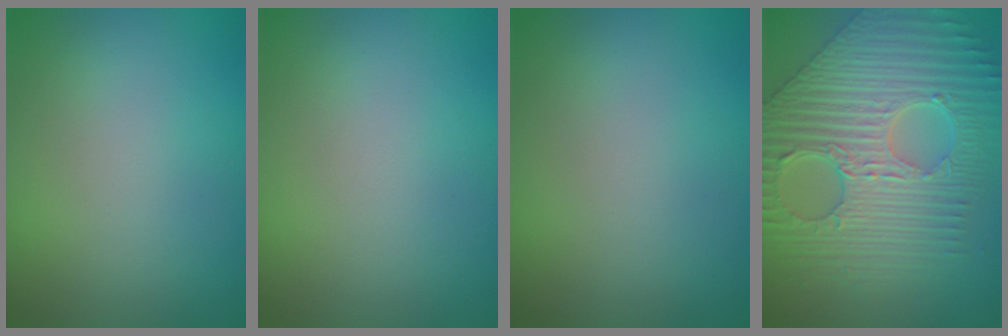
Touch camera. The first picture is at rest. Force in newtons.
{"total": 0.0}
{"total": 0.0}
{"total": 9.9, "press": 7.0, "slide": 7.0}